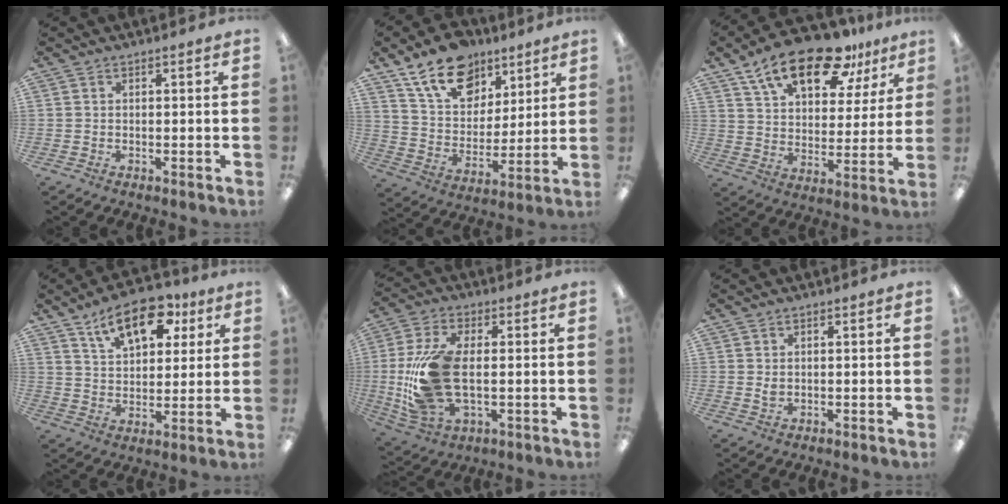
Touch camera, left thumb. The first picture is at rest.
{"total": 16.4, "force": [10.7, 10.3, 7.1], "torque": [-0.122, -0.051, 0.199]}
{"total": 19.7, "force": [12.8, 9.1, 11.9], "torque": [-0.199, -0.057, 0.221]}
{"total": 14.8, "force": [8.4, 7.9, 9.4], "torque": [-0.133, -0.029, 0.145]}
{"total": 19.9, "force": [-0.1, 11.3, 16.3], "torque": [-0.331, -0.008, 0.006]}
{"total": 1.4, "force": [0.4, 0.8, 1.0], "torque": [-0.023, 0.003, 0.008]}